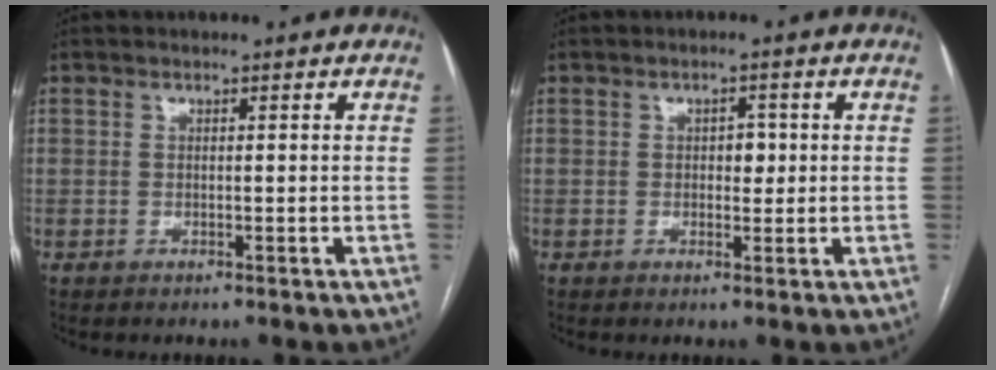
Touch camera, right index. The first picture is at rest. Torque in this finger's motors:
{"motor_torque": [0.44, 0.12, 0.01, 0.02]}